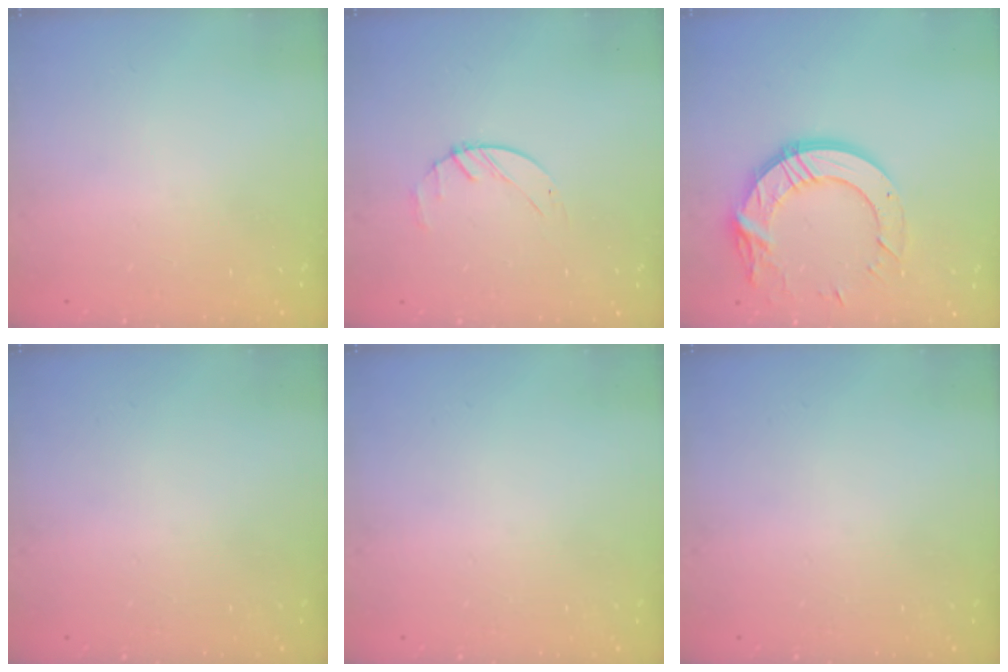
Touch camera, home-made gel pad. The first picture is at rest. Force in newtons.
{"total": 1.9, "press": 1.9, "slide": 0.3}
{"total": 16.0, "press": 16.0, "slide": 1.0}
{"total": 0.0}
{"total": 0.0}
{"total": 0.0}